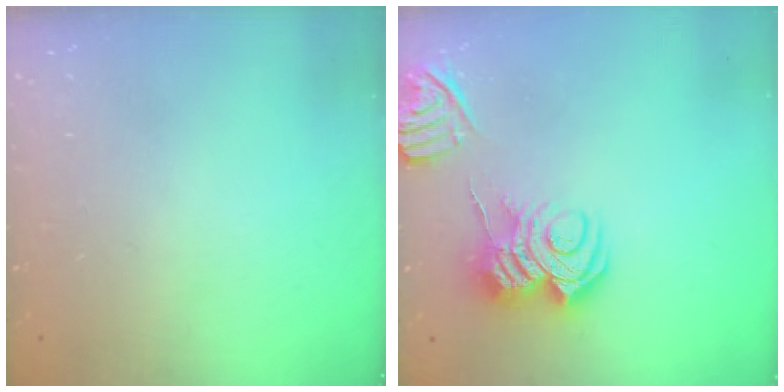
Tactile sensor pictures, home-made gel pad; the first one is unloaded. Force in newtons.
{"total": 11.2, "press": 11.2, "slide": 1.3}